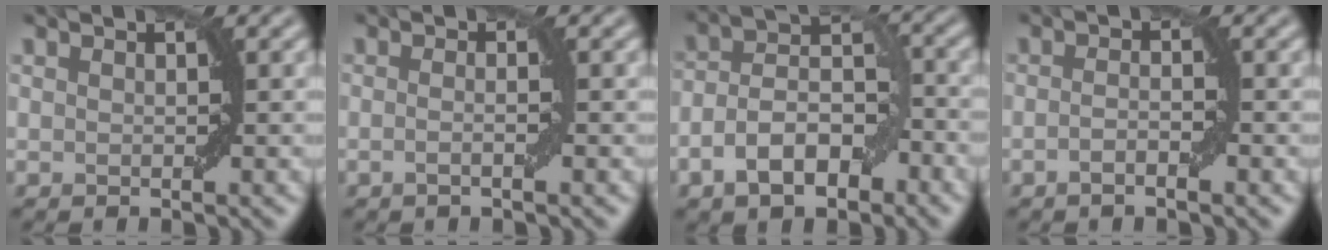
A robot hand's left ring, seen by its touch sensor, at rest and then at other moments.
{"total": 1.7, "force": [-0.2, 0.5, 1.6], "torque": [-0.014, -0.009, -0.017]}
{"total": 6.5, "force": [-3.1, 3.5, 4.5], "torque": [-0.073, 0.008, -0.063]}
{"total": 1.6, "force": [-0.7, 0.3, 1.4], "torque": [-0.026, 0.002, -0.015]}